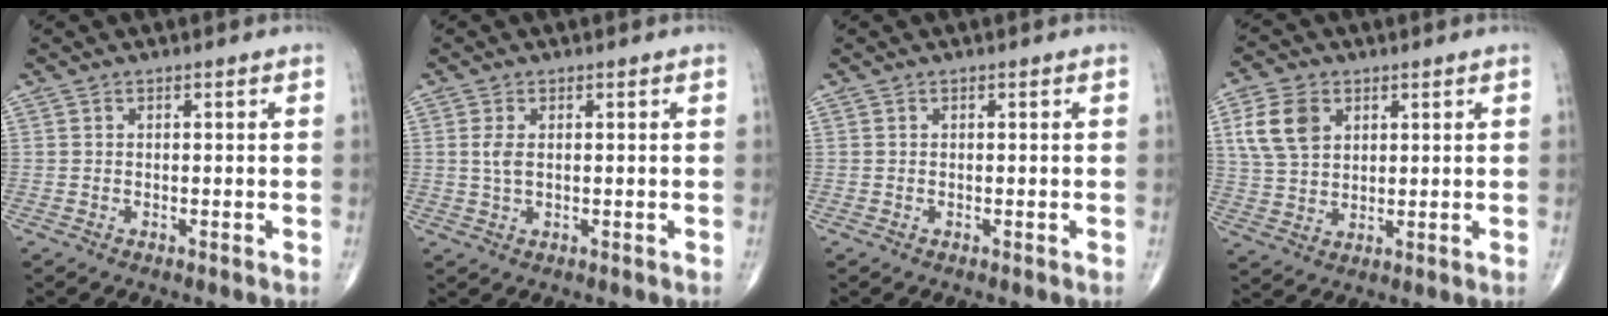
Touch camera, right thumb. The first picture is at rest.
{"total": 2.4, "force": [0.4, 1.2, 2.1], "torque": [-0.048, 0.000, 0.011]}
{"total": 0.0}
{"total": 9.0, "force": [3.2, 6.3, 5.6], "torque": [-0.099, -0.005, 0.065]}